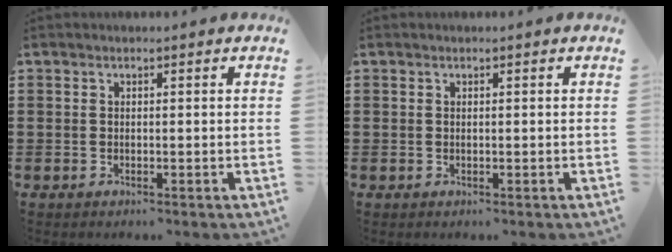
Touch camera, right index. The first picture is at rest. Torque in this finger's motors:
{"motor_torque": [0.95, 1.19, 0.00, 0.01]}